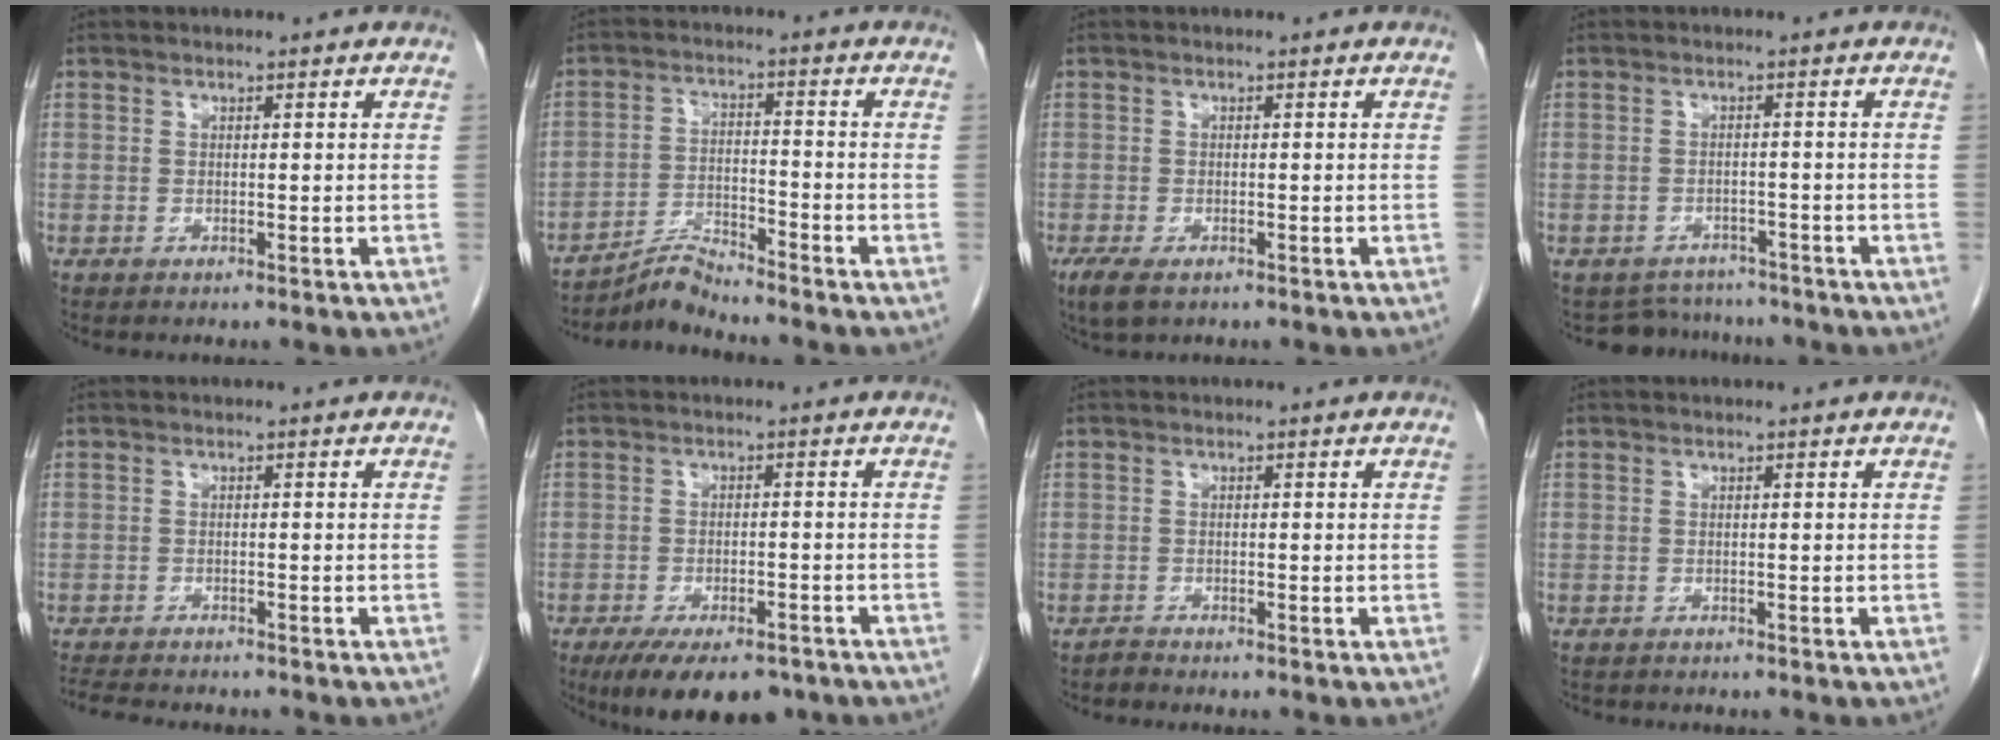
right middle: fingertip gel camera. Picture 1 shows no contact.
{"total": 4.5, "force": [-4.5, -0.7, 0.3], "torque": [-0.008, -0.011, -0.082]}
{"total": 3.4, "force": [-2.1, 1.3, 2.4], "torque": [-0.058, -0.012, -0.031]}
{"total": 5.6, "force": [-5.1, 2.1, -0.8], "torque": [0.013, 0.012, -0.067]}
{"total": 7.1, "force": [-6.4, 1.4, 2.7], "torque": [-0.047, -0.011, -0.098]}
{"total": 11.4, "force": [-8.5, 4.3, 6.3], "torque": [-0.096, -0.011, -0.124]}
{"total": 0.7, "force": [-0.7, 0.0, -0.1], "torque": [0.001, -0.002, -0.015]}
{"total": 1.5, "force": [-1.4, 0.5, 0.4], "torque": [-0.016, -0.005, -0.018]}